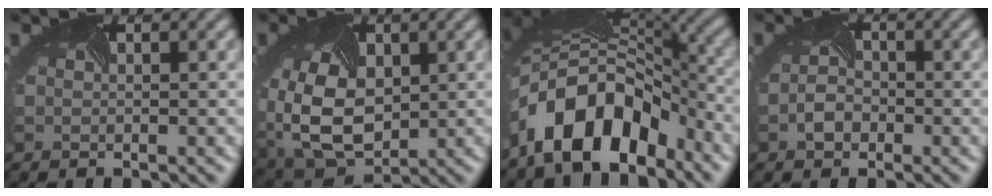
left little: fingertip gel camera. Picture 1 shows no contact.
{"total": 9.5, "force": [-1.2, 6.5, 6.8], "torque": [-0.179, -0.027, 0.000]}
{"total": 10.1, "force": [-5.4, 5.8, 6.3], "torque": [-0.112, 0.011, -0.095]}
{"total": 1.9, "force": [-1.4, 1.1, 0.6], "torque": [-0.021, -0.002, -0.022]}